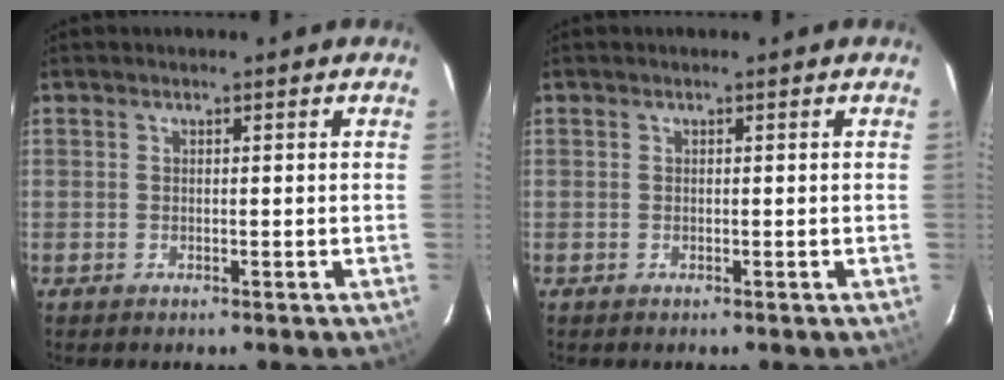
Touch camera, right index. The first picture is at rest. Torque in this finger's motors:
{"motor_torque": [0.00, 0.00, 0.02, 0.00]}